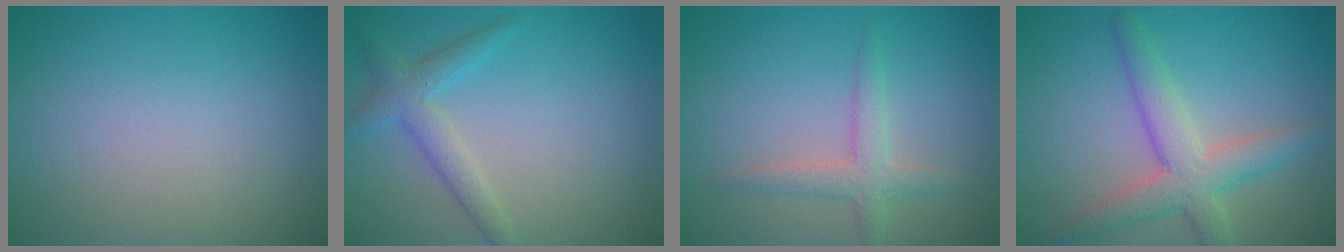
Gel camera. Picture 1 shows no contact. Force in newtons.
{"total": 2.7, "press": 2.7, "slide": 0.1}
{"total": 2.4, "press": 2.4, "slide": 0.1}
{"total": 4.9, "press": 4.9, "slide": 0.3}